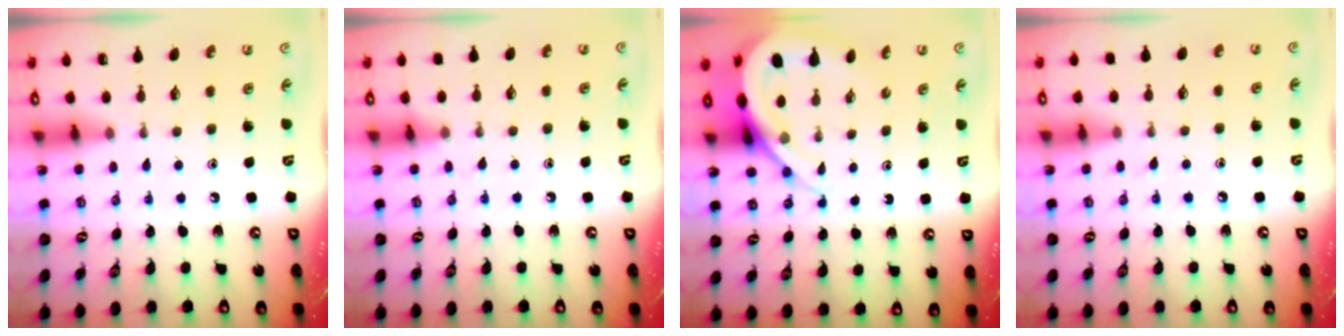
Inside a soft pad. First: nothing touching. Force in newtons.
{"total": 5.5, "press": 5.4, "slide": 0.6}
{"total": 10.7, "press": 10.6, "slide": 1.0}
{"total": 6.8, "press": 6.7, "slide": 0.8}